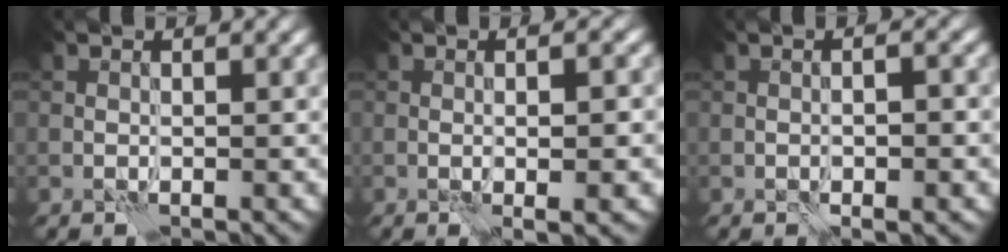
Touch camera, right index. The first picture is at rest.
{"total": 4.3, "force": [-0.3, 1.2, 4.1], "torque": [-0.043, 0.008, -0.006]}
{"total": 2.8, "force": [-0.7, 0.8, 2.6], "torque": [-0.021, 0.003, -0.011]}